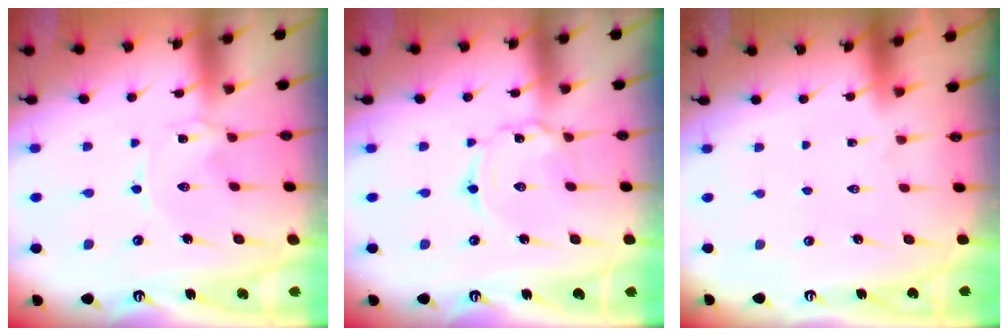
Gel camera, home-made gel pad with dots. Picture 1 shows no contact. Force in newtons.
{"total": 2.7, "press": 2.7, "slide": 0.3}
{"total": 1.5, "press": 1.5, "slide": 0.1}